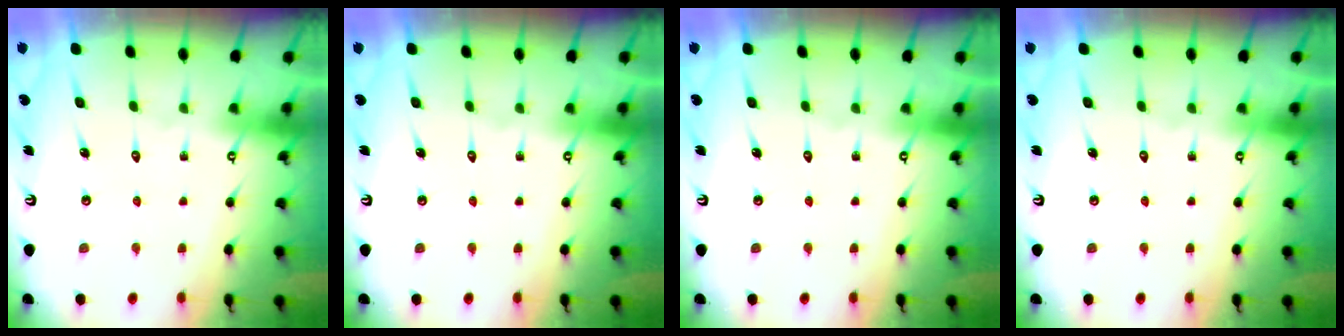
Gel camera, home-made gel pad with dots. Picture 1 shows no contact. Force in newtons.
{"total": 0.0}
{"total": 0.0}
{"total": 0.0}